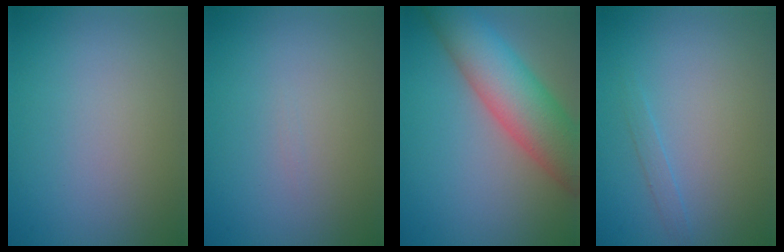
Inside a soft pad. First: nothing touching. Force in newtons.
{"total": 0.0}
{"total": 9.5, "press": 9.5, "slide": 0.7}
{"total": 0.9, "press": 0.9, "slide": 0.0}